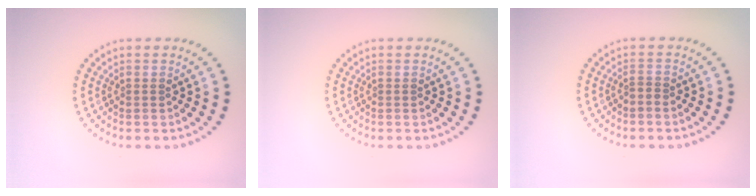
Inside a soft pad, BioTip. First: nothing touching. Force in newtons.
{"total": 0.0}
{"total": 0.5, "press": 0.4, "slide": 0.3}